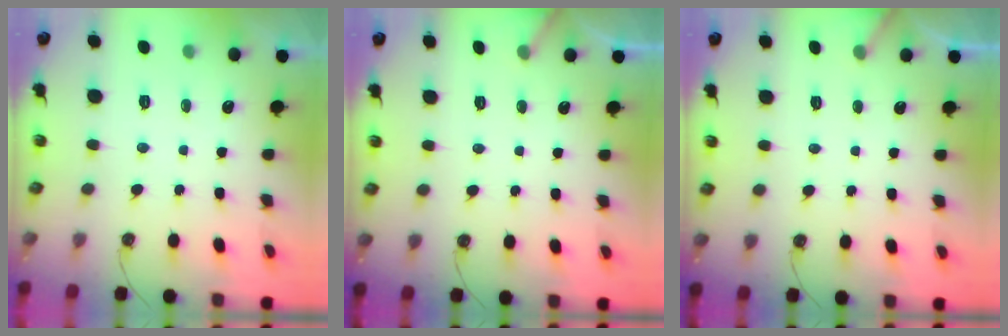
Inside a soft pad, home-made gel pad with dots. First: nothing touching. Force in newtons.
{"total": 3.7, "press": 3.7, "slide": 0.2}
{"total": 3.7, "press": 3.7, "slide": 0.2}